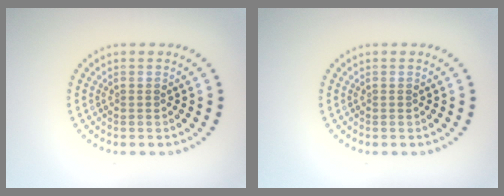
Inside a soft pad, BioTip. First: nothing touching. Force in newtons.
{"total": 0.0}